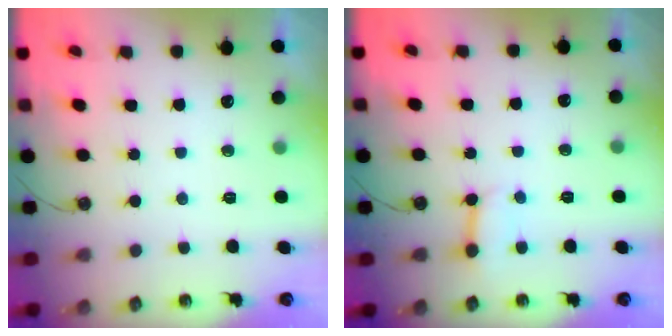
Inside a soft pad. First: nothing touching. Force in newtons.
{"total": 3.7, "press": 3.7, "slide": 0.1}